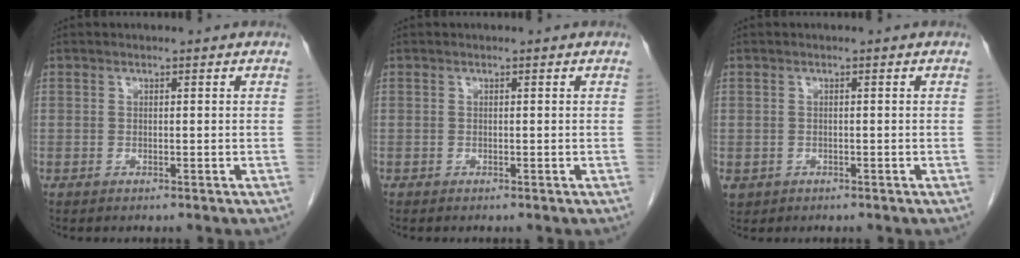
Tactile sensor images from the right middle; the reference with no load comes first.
{"total": 0.0}
{"total": 1.6, "force": [-0.6, 1.5, 0.4], "torque": [-0.010, 0.001, -0.002]}